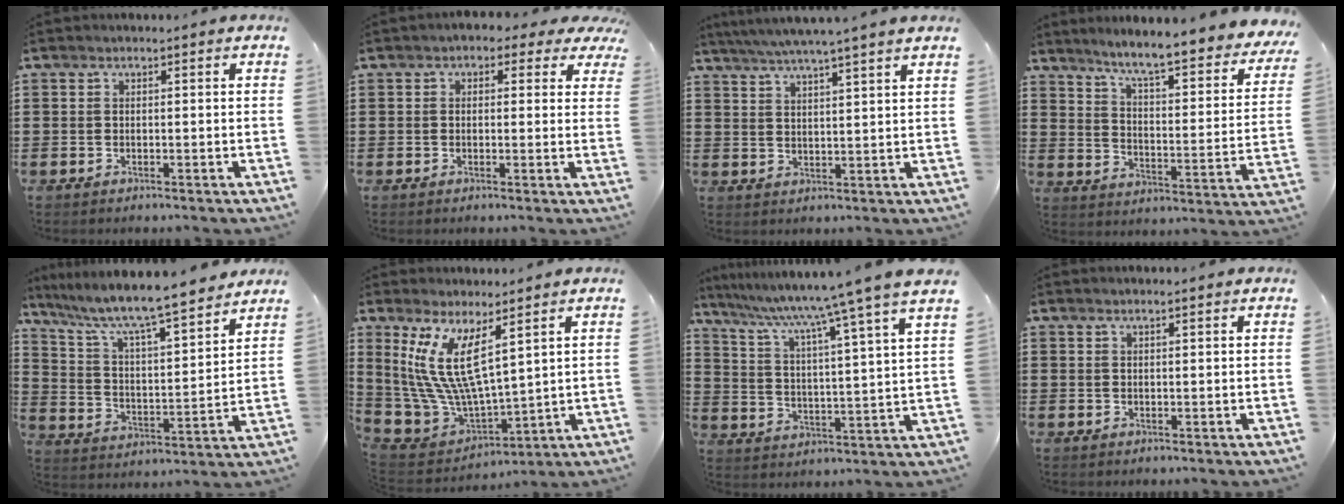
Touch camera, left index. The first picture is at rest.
{"total": 1.8, "force": [0.6, 1.3, 1.1], "torque": [-0.019, 0.007, 0.006]}
{"total": 4.4, "force": [3.9, -0.8, 2.0], "torque": [-0.051, -0.016, 0.067]}
{"total": 5.7, "force": [4.7, -0.8, 3.1], "torque": [-0.082, -0.046, 0.068]}
{"total": 7.8, "force": [6.8, 0.1, 3.8], "torque": [-0.104, -0.051, 0.107]}
{"total": 12.7, "force": [5.2, 5.2, 10.4], "torque": [-0.257, -0.031, 0.094]}
{"total": 8.4, "force": [7.2, -1.8, 4.1], "torque": [-0.109, -0.056, 0.107]}
{"total": 1.0, "force": [0.8, -0.1, 0.5], "torque": [-0.010, -0.002, 0.016]}